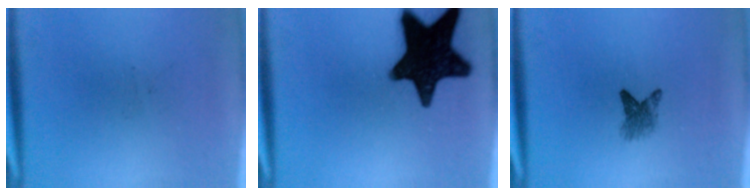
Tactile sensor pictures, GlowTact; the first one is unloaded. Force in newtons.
{"total": 19.5}
{"total": 2.7}